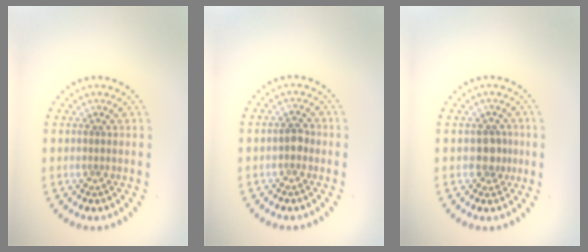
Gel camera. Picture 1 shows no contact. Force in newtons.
{"total": 1.2, "press": 1.2, "slide": 0.3}
{"total": 2.0, "press": 1.8, "slide": 0.9}